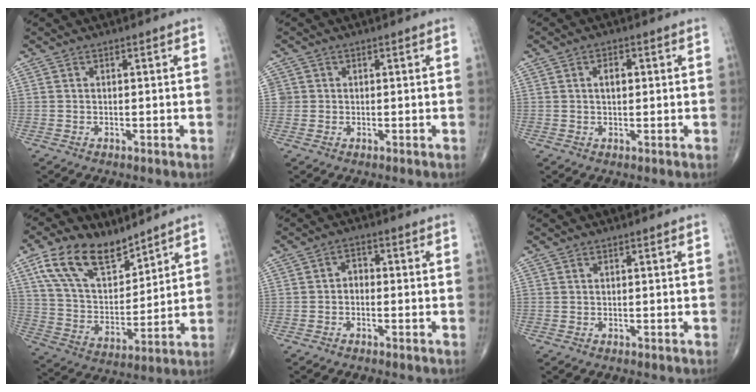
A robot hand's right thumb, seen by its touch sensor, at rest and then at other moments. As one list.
[{"total": 1.5, "force": [0.1, 1.5, 0.0], "torque": [0.012, 0.004, 0.000]}, {"total": 2.8, "force": [0.5, 1.6, 2.2], "torque": [-0.032, 0.003, 0.007]}, {"total": 15.9, "force": [10.3, 8.1, 9.0], "torque": [-0.137, -0.044, 0.202]}, {"total": 2.3, "force": [-0.6, 1.7, 1.5], "torque": [-0.010, 0.015, -0.021]}, {"total": 0.0}]